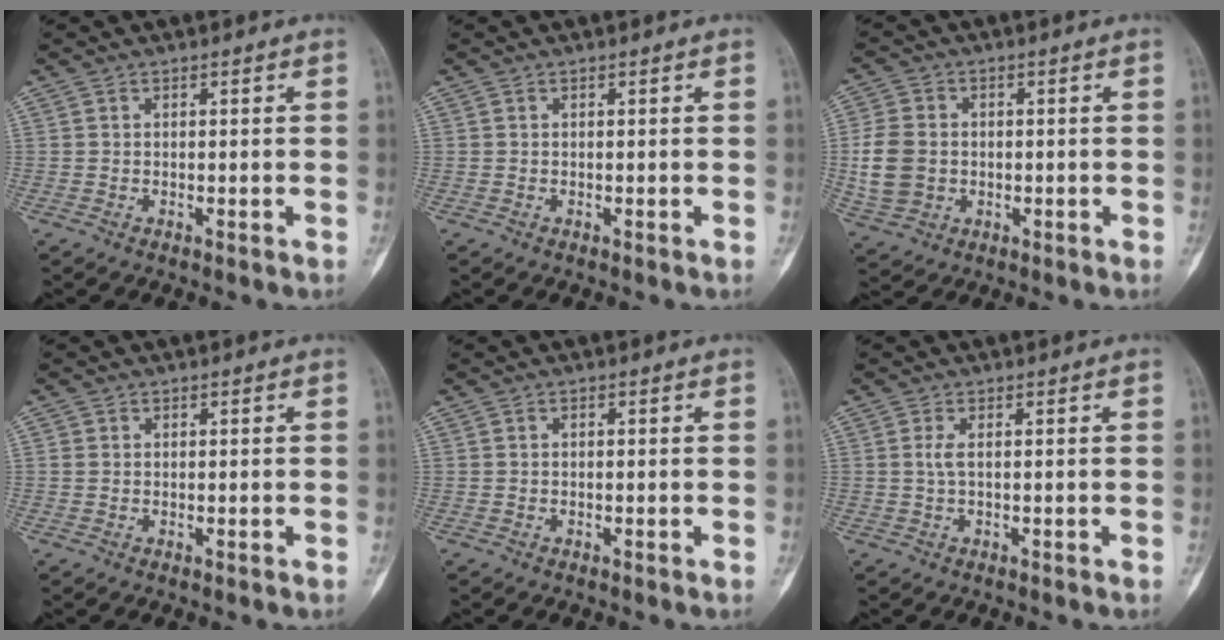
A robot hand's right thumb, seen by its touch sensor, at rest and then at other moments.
{"total": 0.0}
{"total": 8.5, "force": [-0.4, 6.9, 5.0], "torque": [-0.099, 0.004, -0.006]}
{"total": 0.7, "force": [0.1, 0.7, 0.2], "torque": [0.001, 0.002, 0.001]}
{"total": 0.0}
{"total": 1.3, "force": [0.1, 0.2, 1.2], "torque": [-0.036, 0.001, 0.004]}